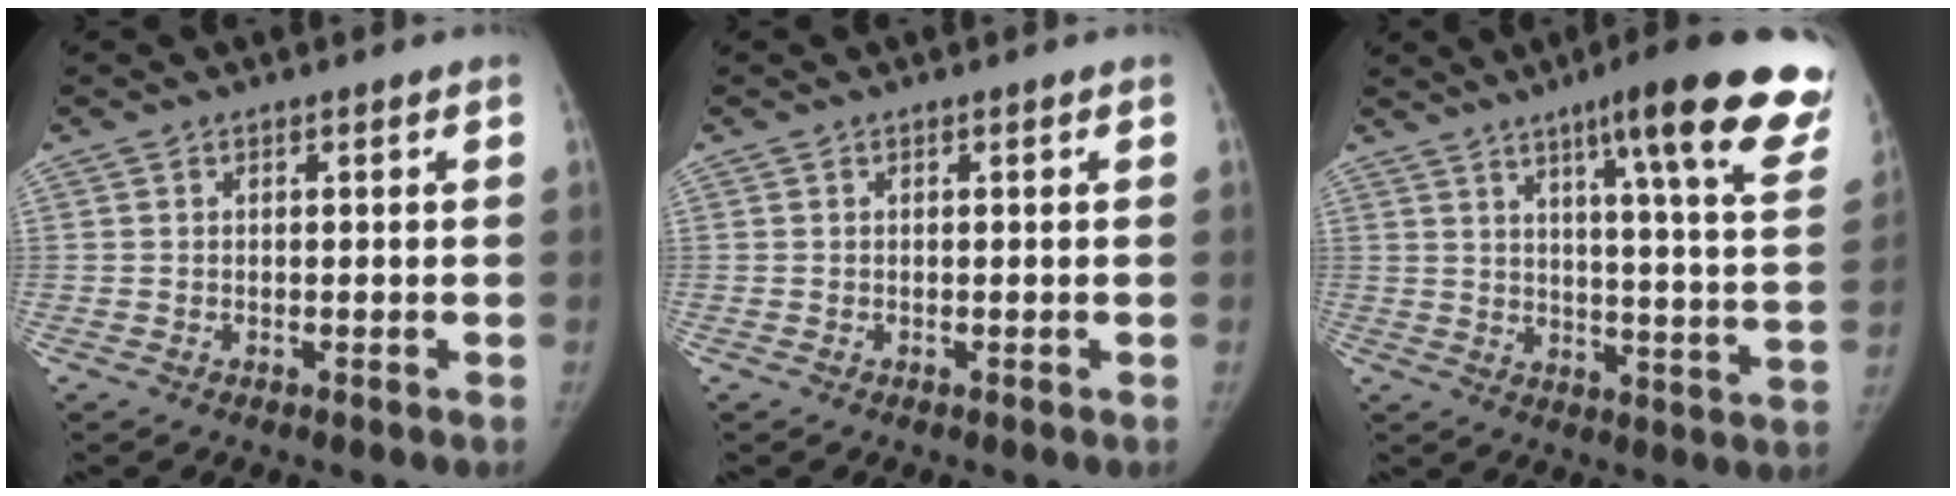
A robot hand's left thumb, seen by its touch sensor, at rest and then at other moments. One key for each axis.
{"total": 0.0}
{"total": 24.2, "fx": 15.0, "fy": 3.1, "fz": 18.8, "tx": -0.237, "ty": -0.061, "tz": 0.193}